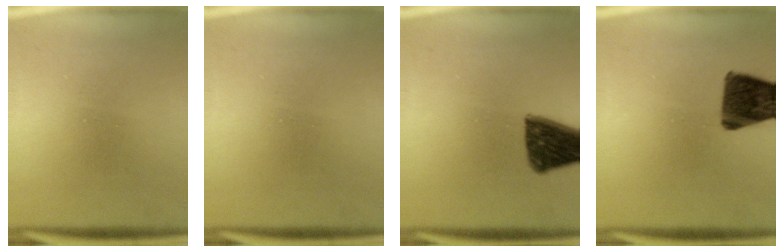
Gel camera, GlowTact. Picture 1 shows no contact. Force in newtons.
{"total": 0.0}
{"total": 12.2}
{"total": 11.8}